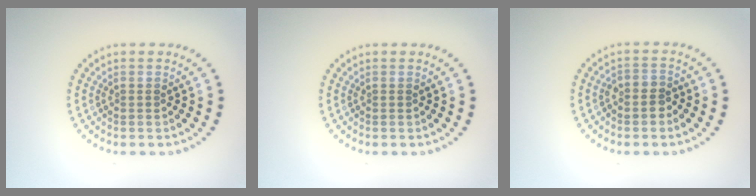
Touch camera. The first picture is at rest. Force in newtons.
{"total": 0.0}
{"total": 1.9, "press": 1.7, "slide": 0.8}